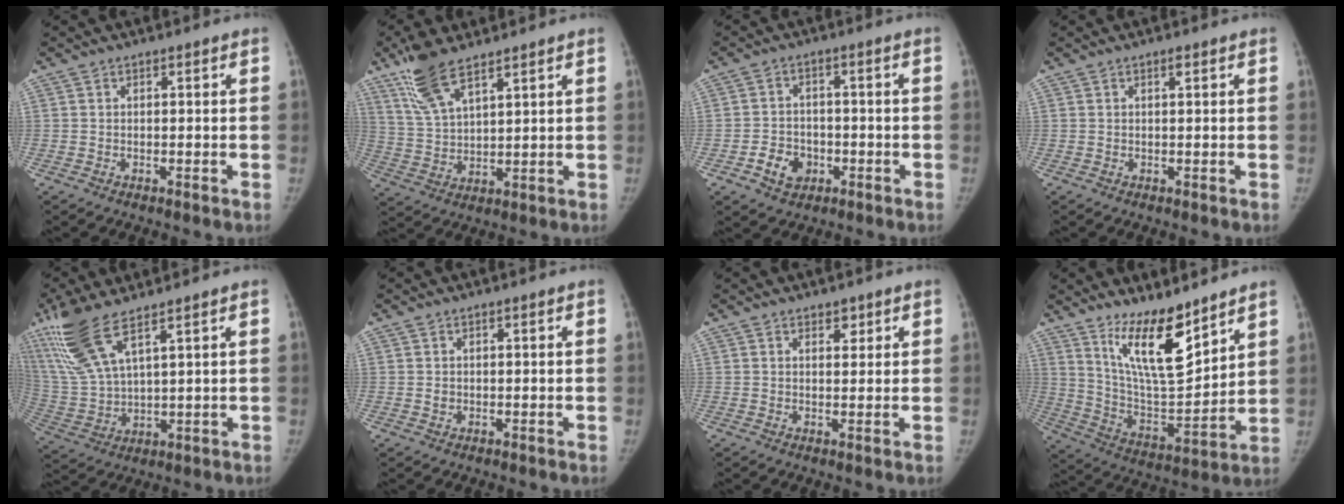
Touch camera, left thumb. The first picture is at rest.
{"total": 10.0, "force": [6.9, 3.5, 6.3], "torque": [-0.117, -0.024, 0.145]}
{"total": 6.1, "force": [-2.5, 4.9, 2.8], "torque": [-0.027, 0.016, -0.037]}
{"total": 0.6, "force": [0.3, 0.2, 0.5], "torque": [-0.003, 0.001, 0.003]}
{"total": 13.4, "force": [8.3, 3.9, 9.8], "torque": [-0.222, -0.025, 0.180]}
{"total": 1.2, "force": [-0.1, 1.1, 0.5], "torque": [-0.004, 0.002, 0.000]}
{"total": 2.0, "force": [1.2, 1.4, 0.8], "torque": [0.010, -0.005, 0.016]}
{"total": 15.0, "force": [10.5, 4.4, 9.8], "torque": [-0.131, -0.086, 0.200]}